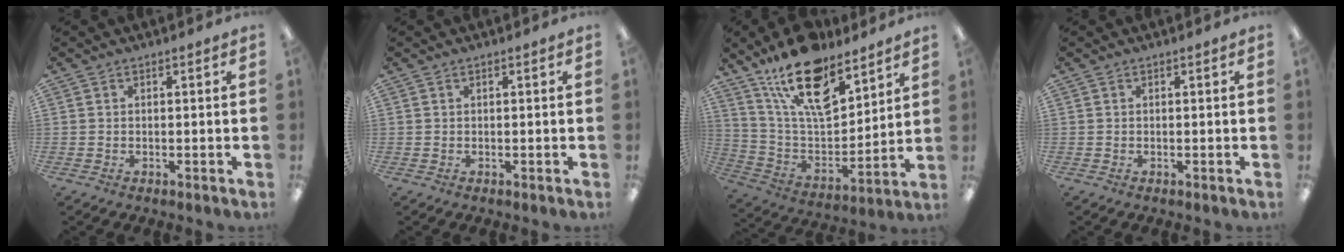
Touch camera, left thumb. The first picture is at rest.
{"total": 0.0}
{"total": 20.0, "force": [14.0, 8.6, 11.5], "torque": [-0.202, -0.081, 0.246]}
{"total": 0.0}